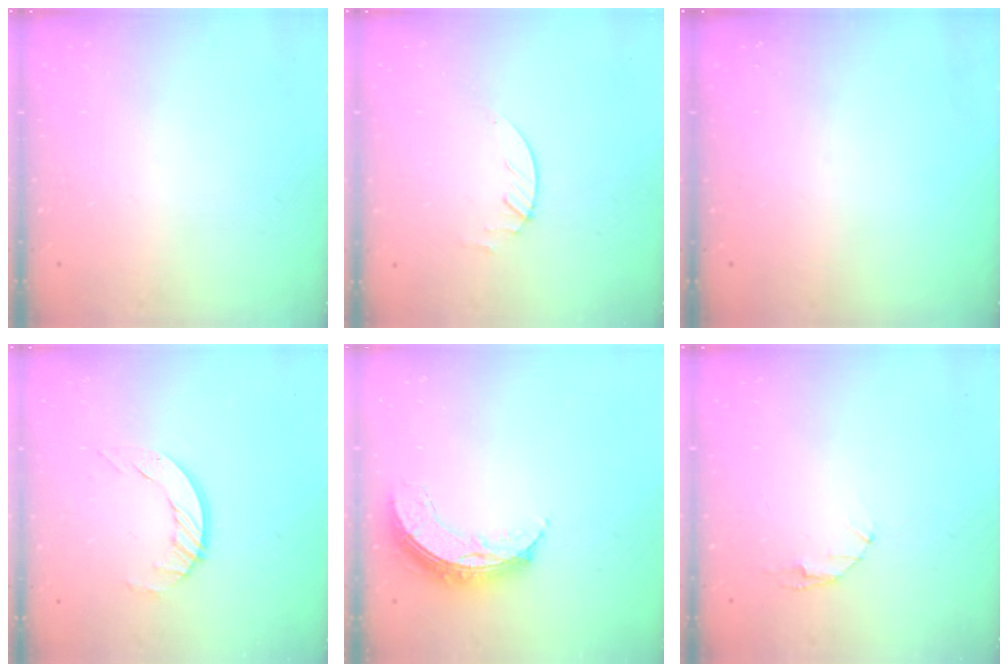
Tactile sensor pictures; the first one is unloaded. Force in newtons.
{"total": 1.9, "press": 1.9, "slide": 0.3}
{"total": 0.0}
{"total": 4.5, "press": 4.5, "slide": 0.4}
{"total": 8.0, "press": 8.0, "slide": 0.7}
{"total": 2.9, "press": 2.9, "slide": 0.4}